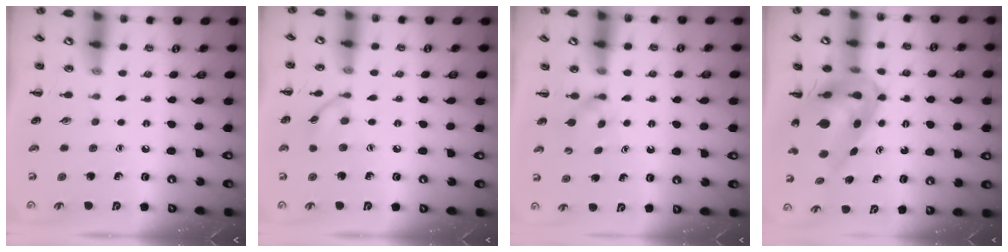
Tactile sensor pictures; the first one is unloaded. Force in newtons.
{"total": 7.4, "press": 7.3, "slide": 0.9}
{"total": 3.0, "press": 2.8, "slide": 0.9}
{"total": 11.2, "press": 10.7, "slide": 3.1}